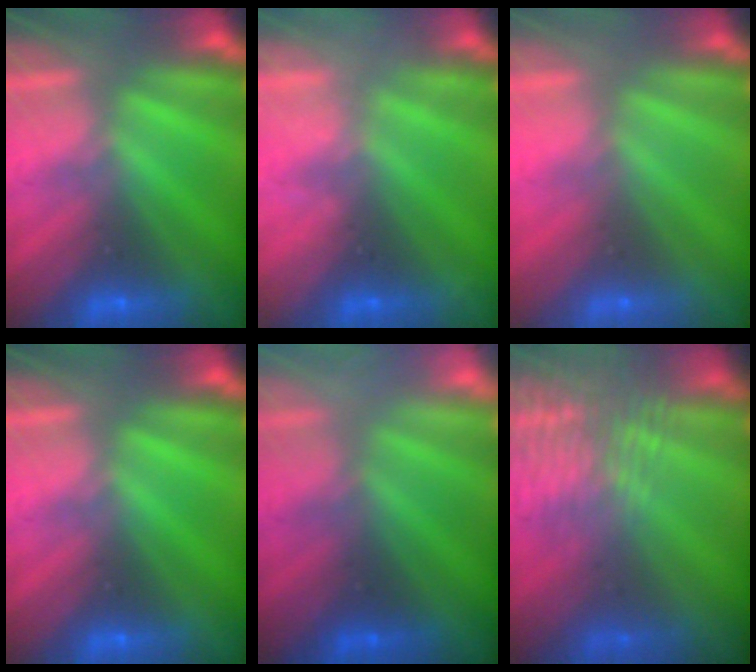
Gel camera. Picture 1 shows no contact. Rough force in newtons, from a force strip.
{"total": 2.3}
{"total": 2.9}
{"total": 0.0}
{"total": 2.9}
{"total": 3.6}